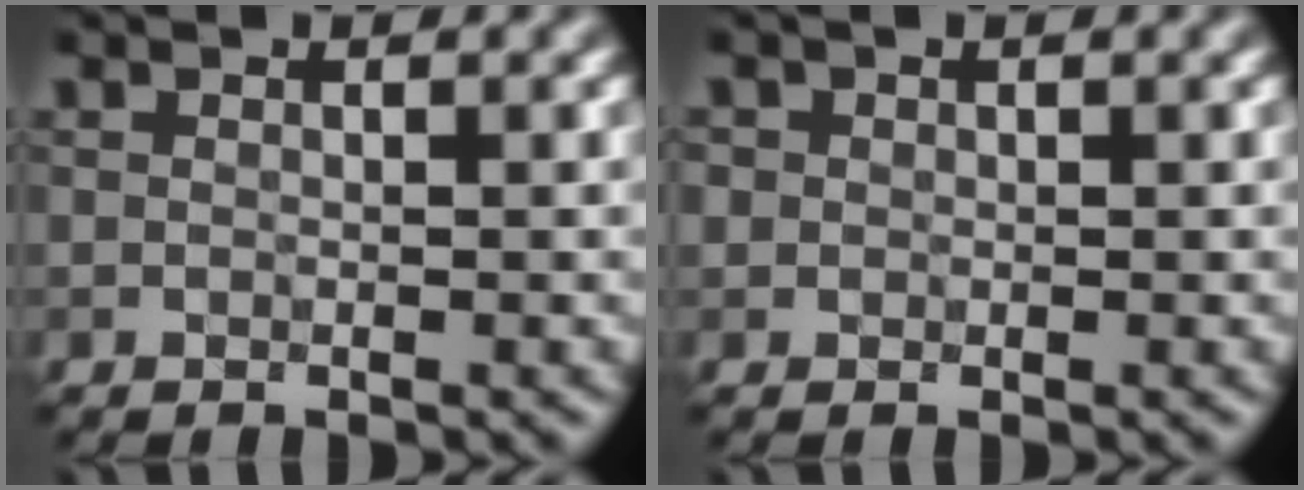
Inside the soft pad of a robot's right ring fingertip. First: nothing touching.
{"total": 1.1, "force": [0.3, 1.1, 0.2], "torque": [-0.001, 0.003, -0.005]}